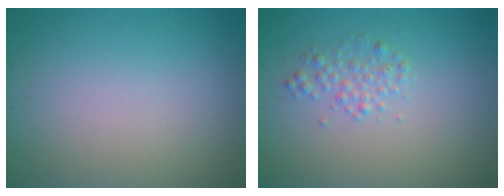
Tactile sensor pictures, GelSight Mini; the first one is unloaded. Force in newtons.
{"total": 1.7, "press": 1.7, "slide": 0.0}